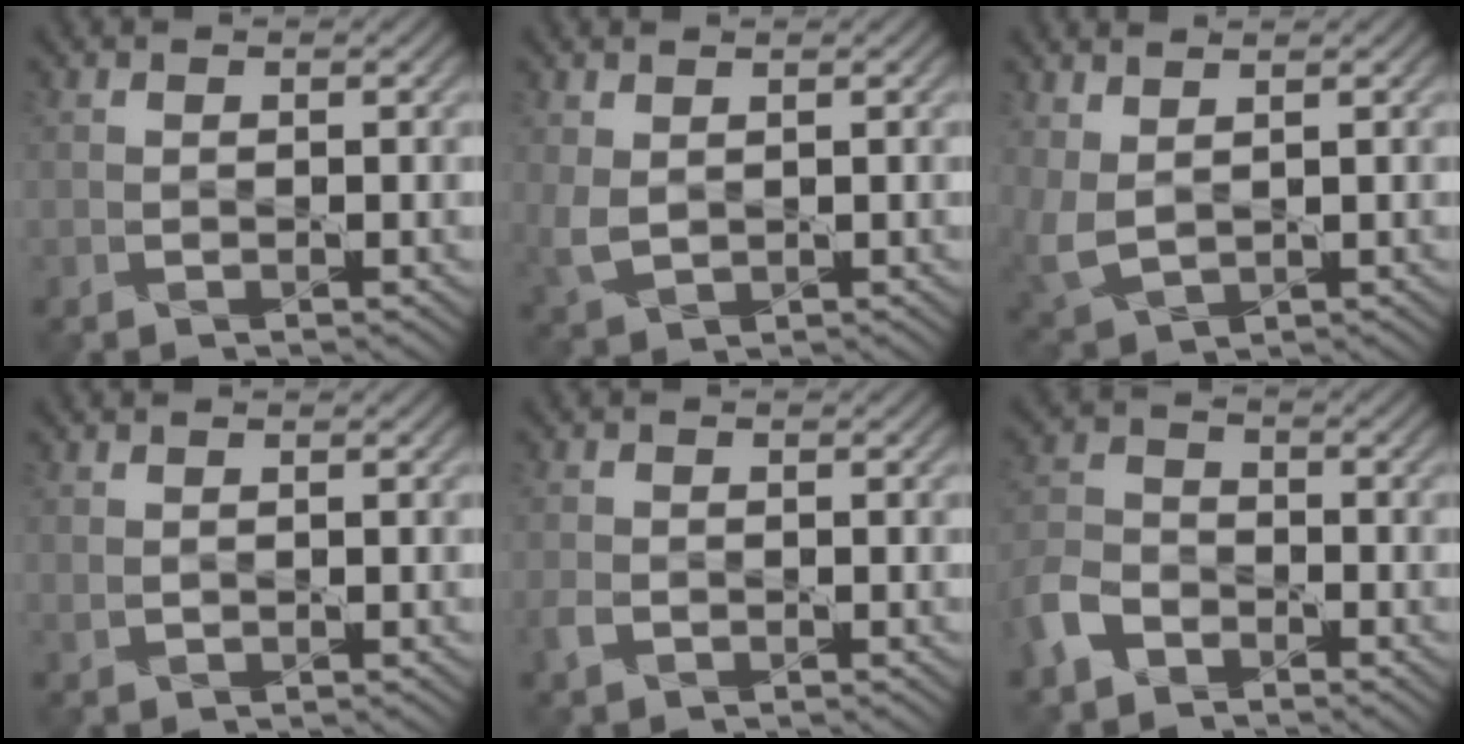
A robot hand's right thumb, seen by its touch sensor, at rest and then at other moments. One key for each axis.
{"total": 3.5, "fx": 0.7, "fy": 2.4, "fz": 2.4, "tx": -0.069, "ty": -0.002, "tz": 0.017}
{"total": 5.1, "fx": 1.6, "fy": 3.2, "fz": 3.7, "tx": -0.113, "ty": -0.008, "tz": 0.040}
{"total": 1.0, "fx": 0.6, "fy": 0.5, "fz": 0.5, "tx": -0.016, "ty": 0.002, "tz": 0.016}
{"total": 2.0, "fx": -0.9, "fy": 1.5, "fz": 1.1, "tx": -0.035, "ty": -0.006, "tz": -0.021}
{"total": 6.2, "fx": -4.1, "fy": 3.8, "fz": 2.6, "tx": -0.077, "ty": 0.000, "tz": -0.099}